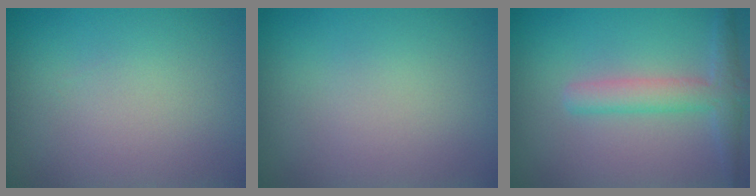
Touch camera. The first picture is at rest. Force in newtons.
{"total": 0.0}
{"total": 3.1, "press": 3.1, "slide": 0.2}